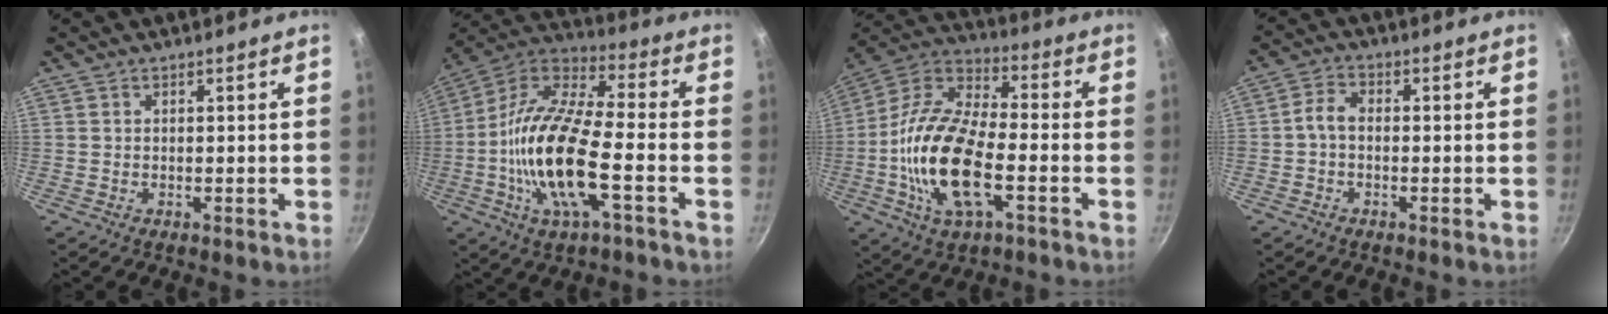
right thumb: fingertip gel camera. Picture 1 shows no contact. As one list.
[{"total": 19.2, "force": [-4.5, 6.4, 17.6], "torque": [-0.345, 0.033, -0.104]}, {"total": 19.6, "force": [-4.7, 8.7, 17.0], "torque": [-0.328, 0.031, -0.103]}, {"total": 3.4, "force": [-0.8, 2.2, 2.6], "torque": [-0.053, 0.021, -0.025]}]